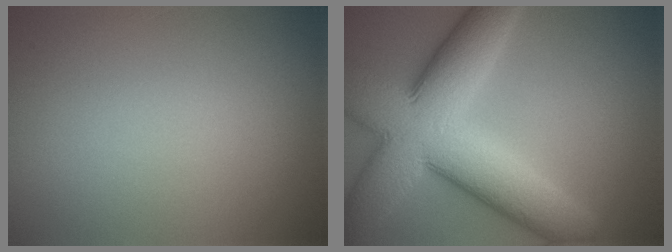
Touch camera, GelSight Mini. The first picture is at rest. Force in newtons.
{"total": 12.9, "press": 12.8, "slide": 0.7}